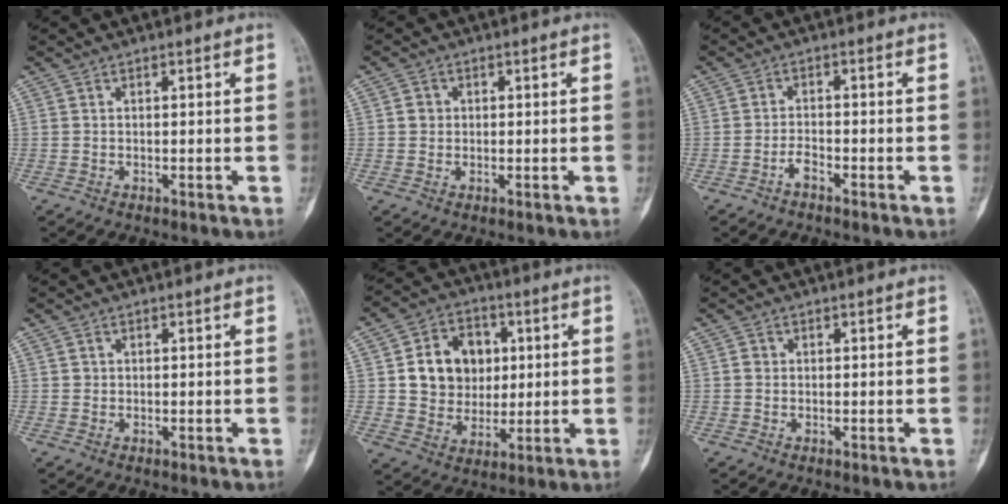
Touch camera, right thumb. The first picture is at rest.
{"total": 2.0, "force": [0.2, 1.9, 0.6], "torque": [0.000, 0.004, 0.001]}
{"total": 2.1, "force": [-1.6, 0.7, 1.2], "torque": [-0.022, 0.012, -0.032]}
{"total": 0.6, "force": [0.1, 0.6, 0.1], "torque": [0.004, 0.003, 0.002]}
{"total": 12.9, "force": [2.2, 10.9, 6.5], "torque": [-0.060, 0.001, 0.042]}
{"total": 1.0, "force": [0.1, 1.0, 0.3], "torque": [-0.002, 0.003, 0.000]}